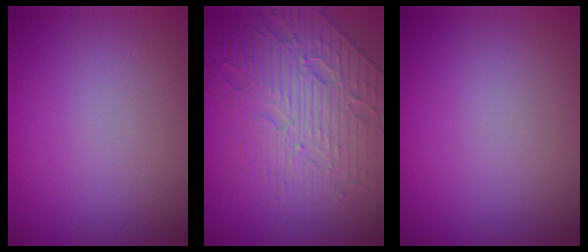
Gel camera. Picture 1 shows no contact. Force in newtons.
{"total": 7.9, "press": 5.4, "slide": 5.8}
{"total": 0.0}